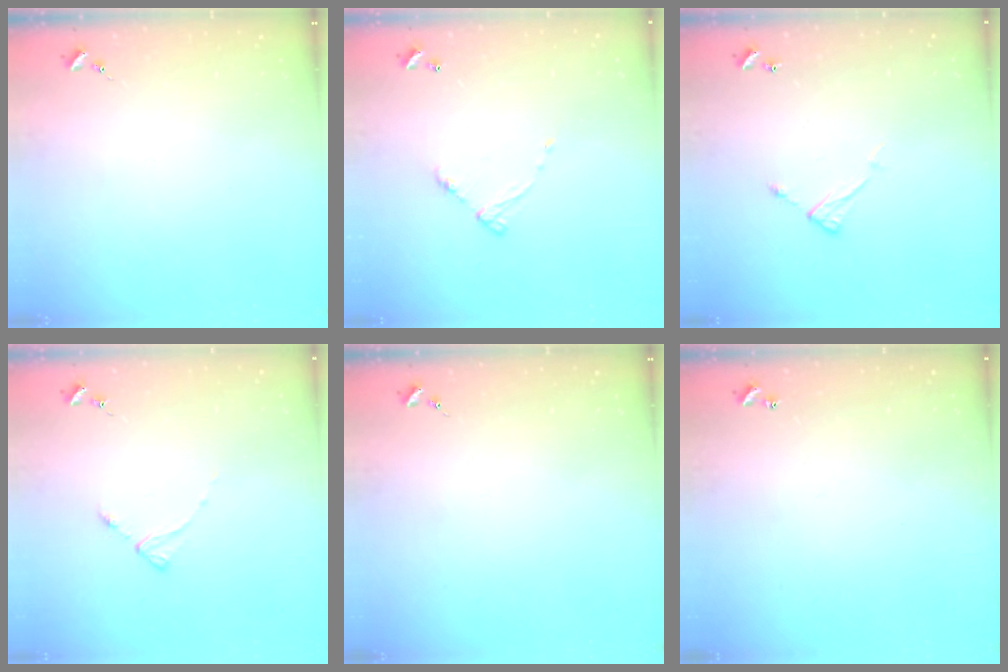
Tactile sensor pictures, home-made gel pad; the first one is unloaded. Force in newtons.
{"total": 5.9, "press": 5.9, "slide": 0.4}
{"total": 6.5, "press": 6.5, "slide": 0.3}
{"total": 2.7, "press": 2.7, "slide": 0.3}
{"total": 0.0}
{"total": 1.0, "press": 1.0, "slide": 0.2}